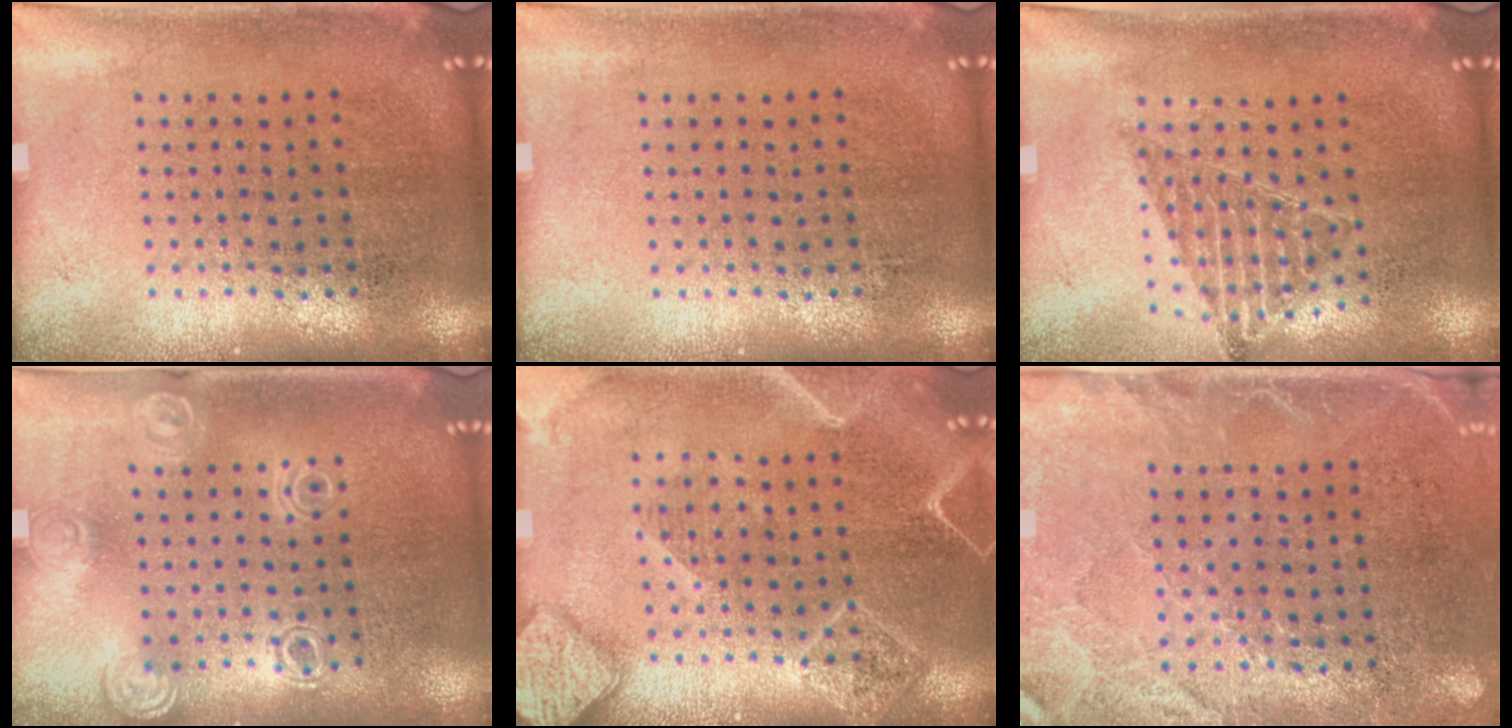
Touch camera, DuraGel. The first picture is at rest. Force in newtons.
{"total": 0.0}
{"total": 0.9, "press": 0.9, "slide": 0.1}
{"total": 1.3, "press": 1.2, "slide": 0.3}
{"total": 2.1, "press": 2.1, "slide": 0.2}
{"total": 2.7, "press": 2.3, "slide": 1.3}